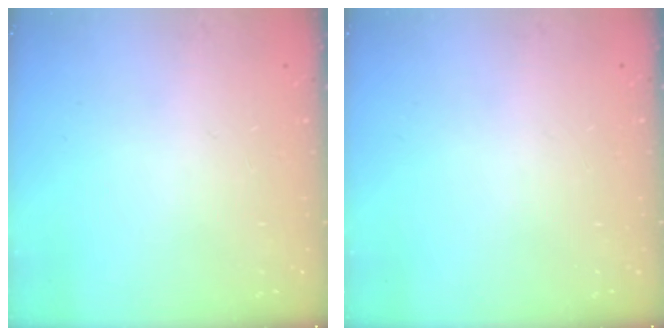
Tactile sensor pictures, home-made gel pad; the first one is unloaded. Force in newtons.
{"total": 0.0}